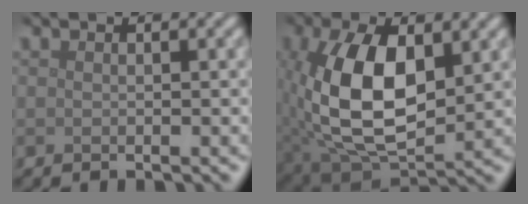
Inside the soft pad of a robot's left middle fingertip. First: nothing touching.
{"total": 10.9, "force": [0.9, 6.1, 9.0], "torque": [-0.186, -0.008, 0.023]}